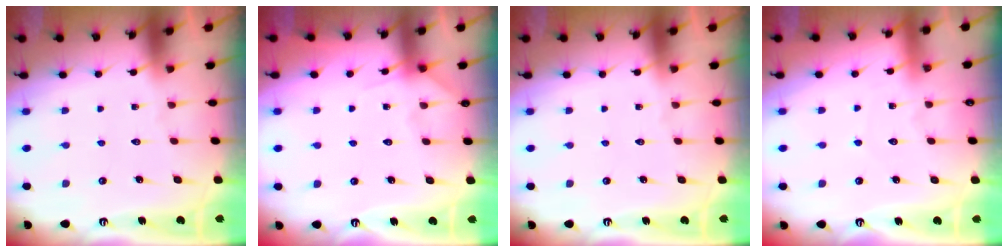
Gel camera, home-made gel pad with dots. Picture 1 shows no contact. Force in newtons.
{"total": 5.5, "press": 5.5, "slide": 0.5}
{"total": 0.0}
{"total": 3.3, "press": 3.2, "slide": 0.4}